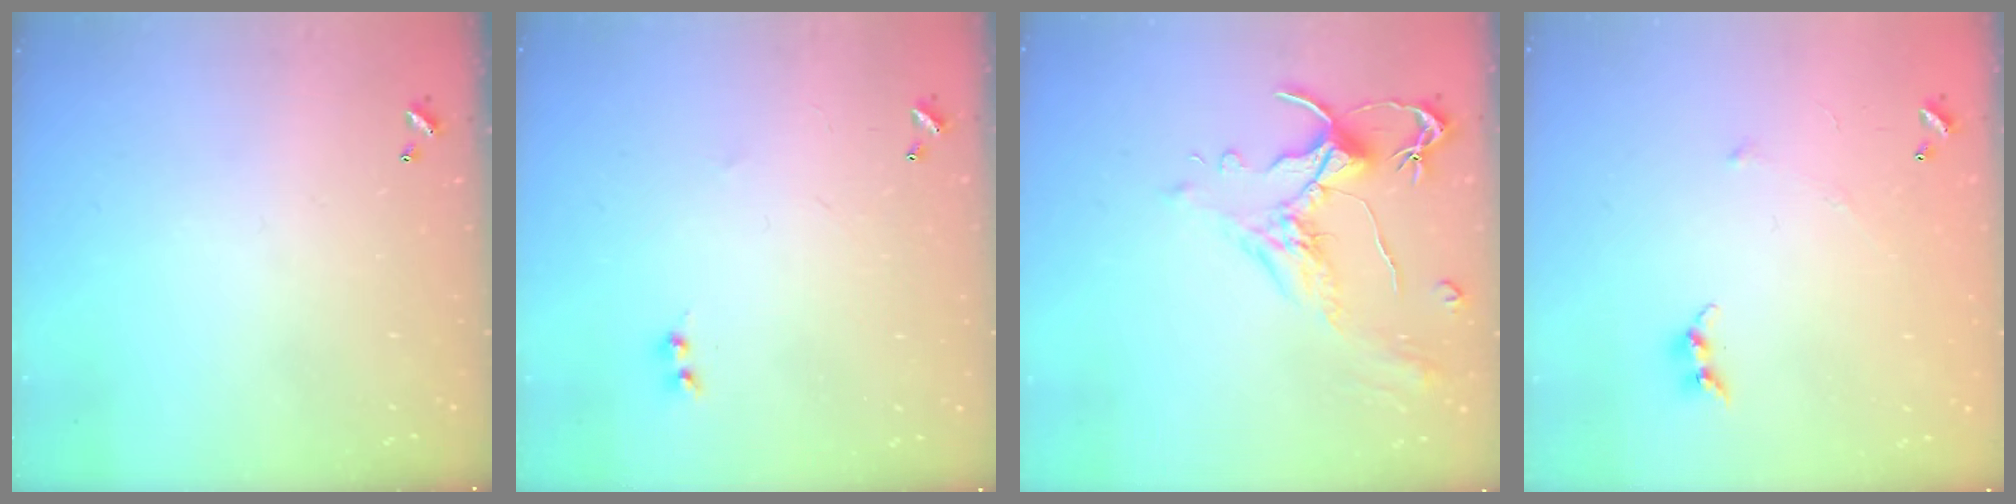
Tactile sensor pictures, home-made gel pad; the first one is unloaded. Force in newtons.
{"total": 2.0, "press": 2.0, "slide": 0.5}
{"total": 1.8, "press": 1.2, "slide": 1.3}
{"total": 6.2, "press": 6.2, "slide": 0.4}